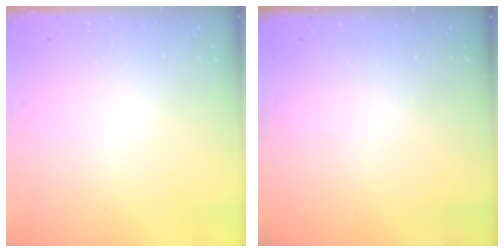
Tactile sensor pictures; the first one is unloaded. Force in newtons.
{"total": 0.0}